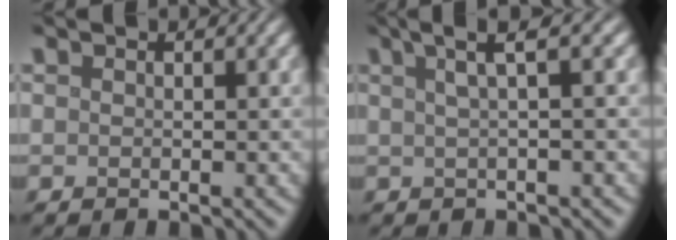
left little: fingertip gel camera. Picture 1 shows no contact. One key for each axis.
{"total": 3.8, "fx": 1.7, "fy": 0.7, "fz": 3.3, "tx": -0.046, "ty": 0.015, "tz": 0.026}